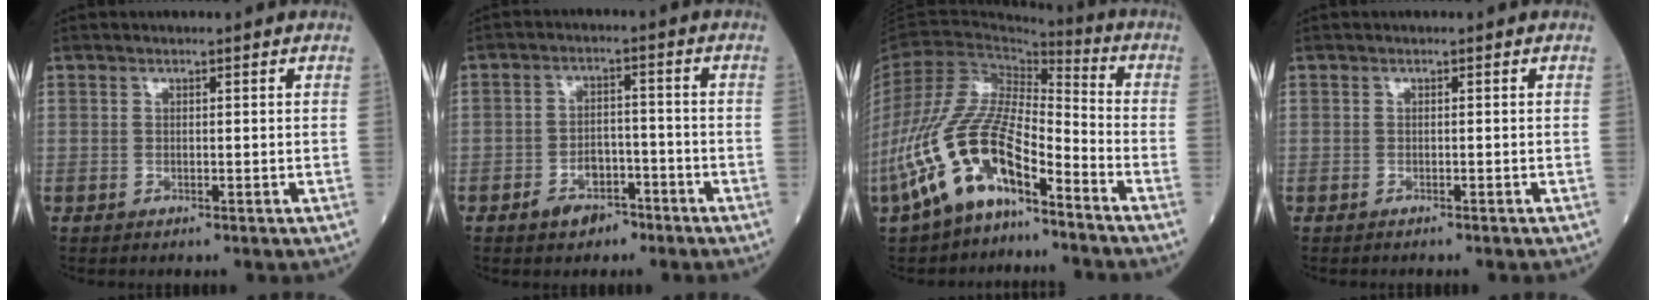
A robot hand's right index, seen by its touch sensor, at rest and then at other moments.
{"total": 4.9, "force": [-3.2, 3.0, 2.1], "torque": [-0.036, 0.006, -0.047]}
{"total": 14.7, "force": [-8.8, 5.1, 10.7], "torque": [-0.233, 0.015, -0.167]}
{"total": 1.0, "force": [-0.9, 0.0, 0.4], "torque": [-0.003, 0.001, -0.012]}